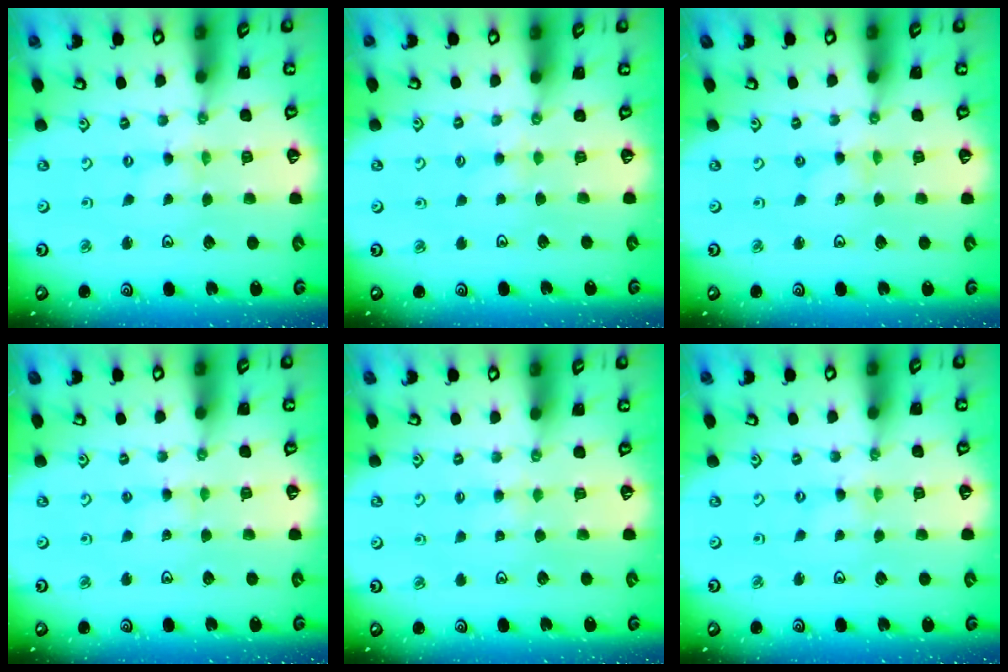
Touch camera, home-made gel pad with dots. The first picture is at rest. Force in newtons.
{"total": 2.4, "press": 2.4, "slide": 0.3}
{"total": 0.0}
{"total": 2.5, "press": 2.5, "slide": 0.2}
{"total": 2.9, "press": 2.8, "slide": 0.5}
{"total": 0.0}